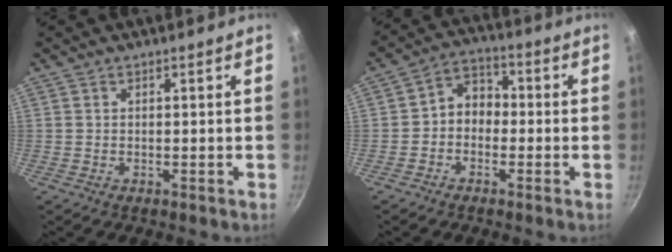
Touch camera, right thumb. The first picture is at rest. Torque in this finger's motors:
{"motor_torque": [-0.19, 0.30, 0.11, 0.10, 0.03]}